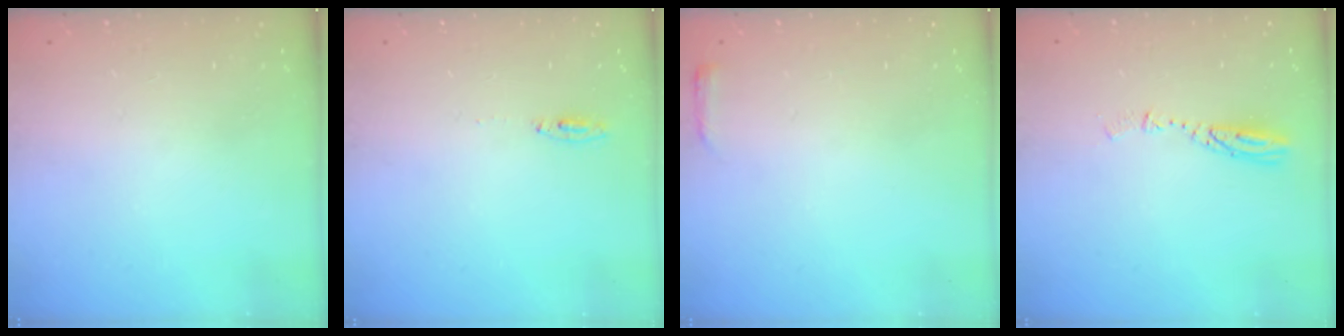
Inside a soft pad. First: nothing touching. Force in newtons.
{"total": 4.7, "press": 4.4, "slide": 1.5}
{"total": 2.4, "press": 2.3, "slide": 0.6}
{"total": 3.9, "press": 3.9, "slide": 0.3}